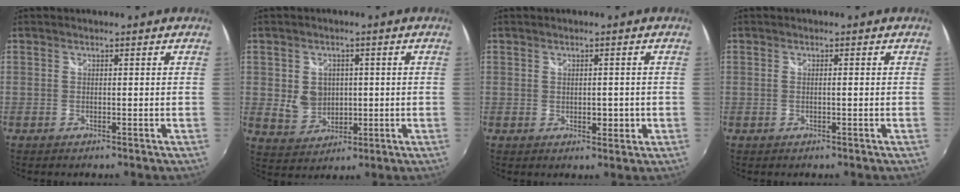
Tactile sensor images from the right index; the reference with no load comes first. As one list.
[{"total": 6.4, "force": [0.3, 5.5, 3.3], "torque": [-0.067, 0.001, 0.016]}, {"total": 2.6, "force": [-0.3, 1.5, 2.1], "torque": [-0.029, -0.004, -0.002]}, {"total": 0.6, "force": [0.0, -0.1, 0.6], "torque": [-0.011, 0.000, -0.002]}]